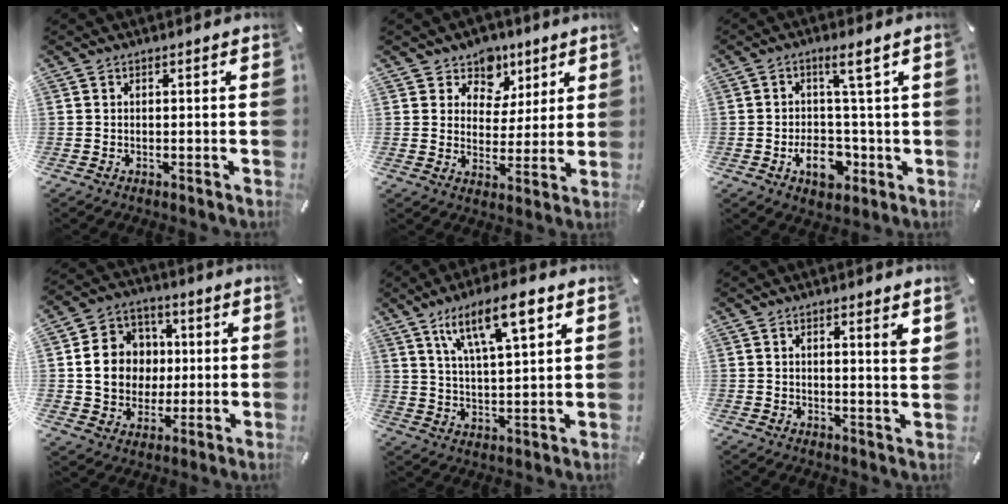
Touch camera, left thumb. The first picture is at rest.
{"total": 8.1, "force": [4.9, 6.5, 0.4], "torque": [-0.009, -0.040, 0.089]}
{"total": 9.6, "force": [-0.8, 5.4, 7.9], "torque": [-0.119, -0.003, -0.016]}
{"total": 13.0, "force": [1.0, 11.7, 5.4], "torque": [-0.094, 0.009, 0.024]}
{"total": 12.9, "force": [7.9, 4.2, 9.4], "torque": [-0.158, -0.027, 0.133]}
{"total": 3.4, "force": [1.8, -0.2, 2.8], "torque": [-0.039, -0.015, 0.026]}